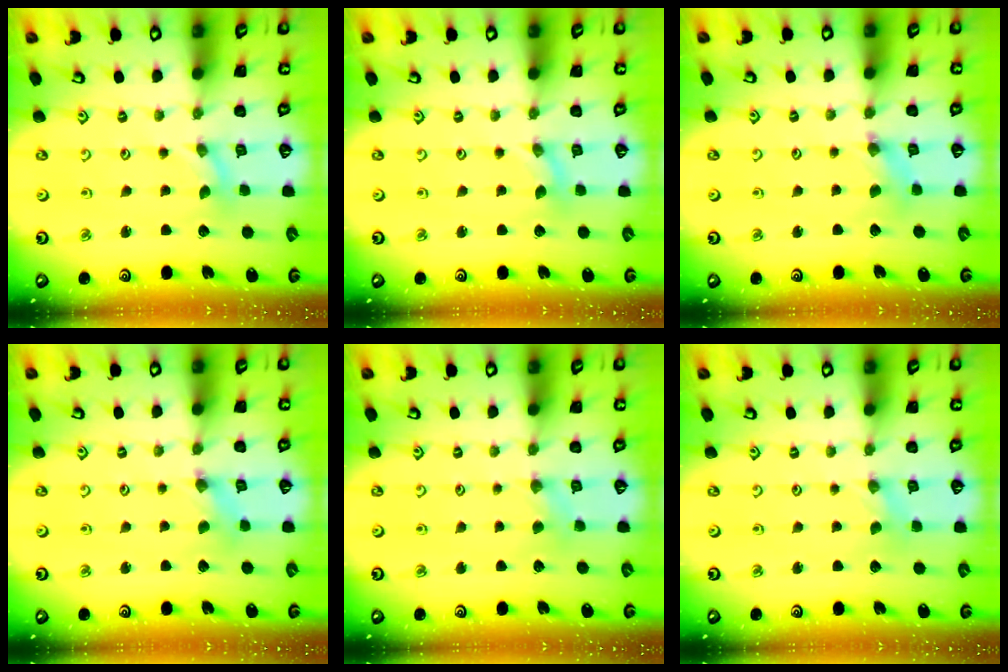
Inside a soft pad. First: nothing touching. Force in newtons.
{"total": 0.0}
{"total": 2.3, "press": 2.3, "slide": 0.4}
{"total": 2.1, "press": 2.1, "slide": 0.3}
{"total": 2.0, "press": 2.0, "slide": 0.5}
{"total": 0.0}